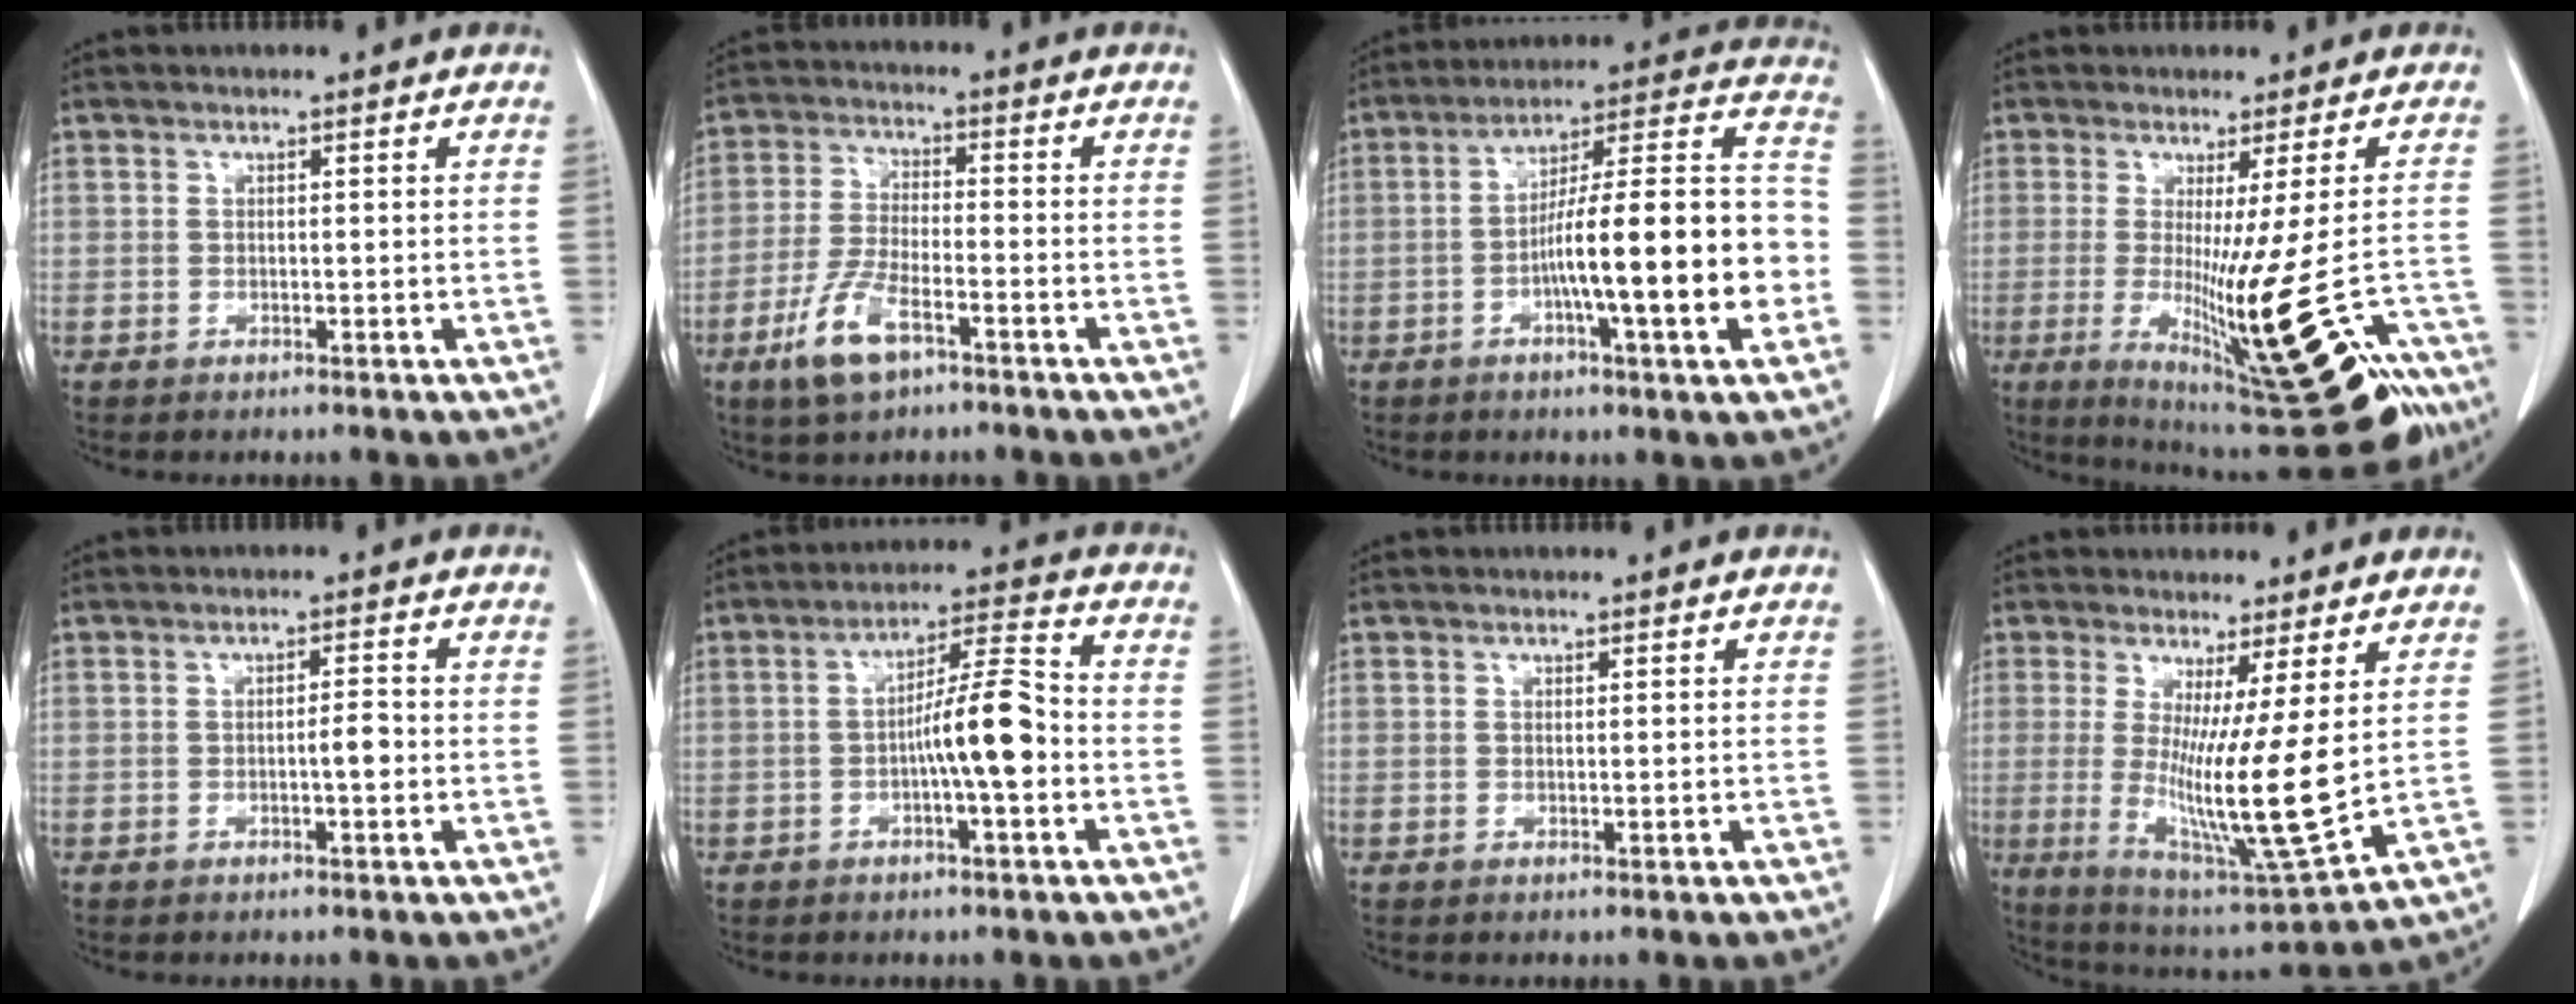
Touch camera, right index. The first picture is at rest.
{"total": 8.3, "force": [-4.7, 2.6, 6.3], "torque": [-0.137, -0.010, -0.087]}
{"total": 19.3, "force": [-4.5, 1.6, 18.7], "torque": [-0.266, 0.021, -0.068]}
{"total": 20.4, "force": [-9.6, 2.1, 17.9], "torque": [-0.209, -0.051, -0.134]}
{"total": 2.3, "force": [-0.5, 0.3, 2.2], "torque": [-0.035, 0.002, -0.010]}
{"total": 8.7, "force": [-1.7, 0.7, 8.5], "torque": [-0.145, 0.017, -0.033]}
{"total": 0.0}
{"total": 13.4, "force": [0.9, -0.2, 13.4], "torque": [-0.247, -0.051, 0.019]}